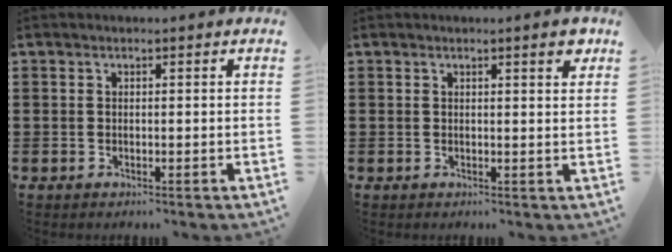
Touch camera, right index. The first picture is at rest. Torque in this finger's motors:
{"motor_torque": [0.04, -0.01, 0.02, 0.00]}